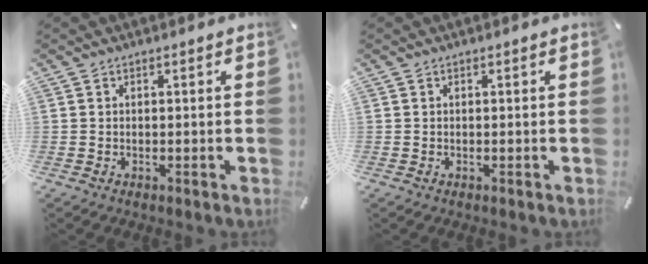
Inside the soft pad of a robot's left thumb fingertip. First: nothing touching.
{"total": 0.0}